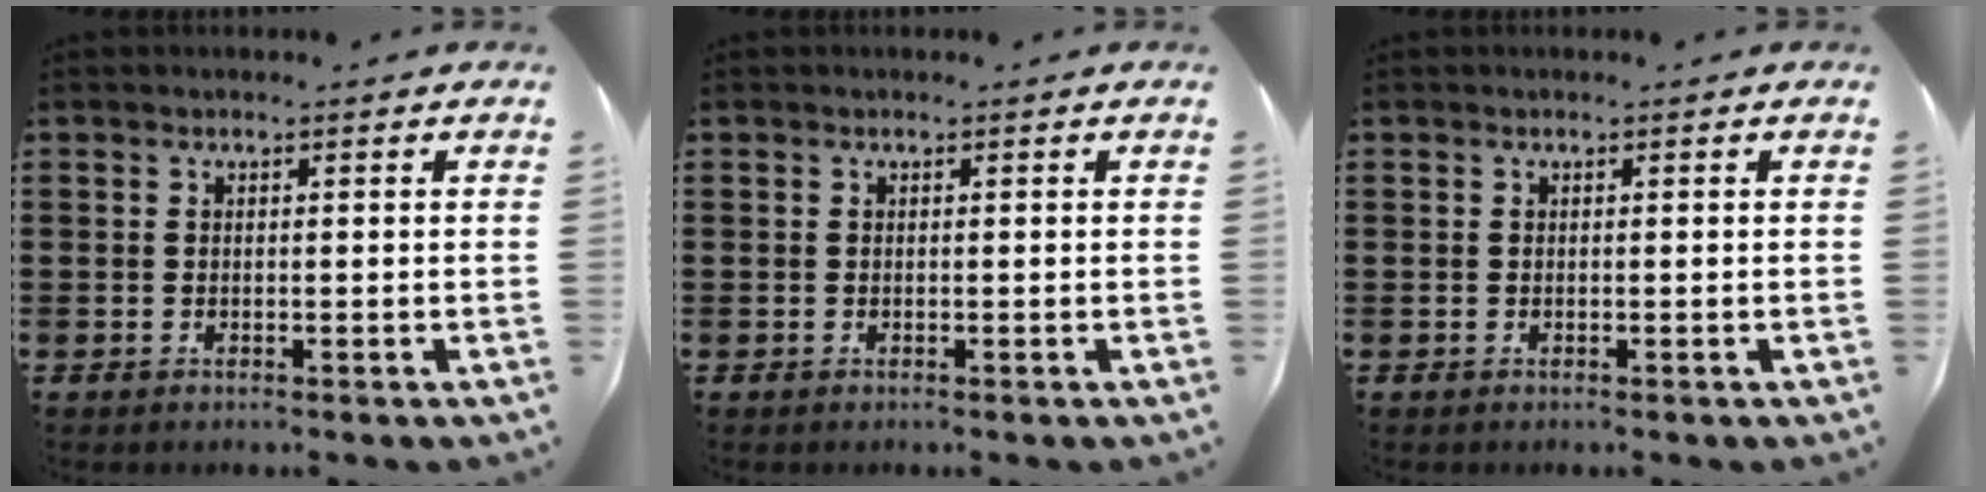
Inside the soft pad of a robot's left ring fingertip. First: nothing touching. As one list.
[{"total": 0.0}, {"total": 0.0}]